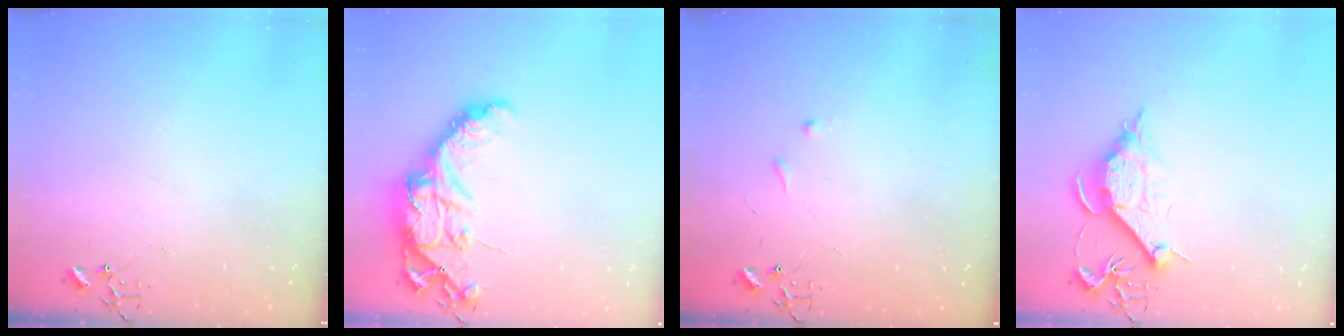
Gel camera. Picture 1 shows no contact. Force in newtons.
{"total": 17.0, "press": 17.0, "slide": 1.3}
{"total": 5.3, "press": 5.2, "slide": 0.7}
{"total": 10.2, "press": 10.2, "slide": 1.0}